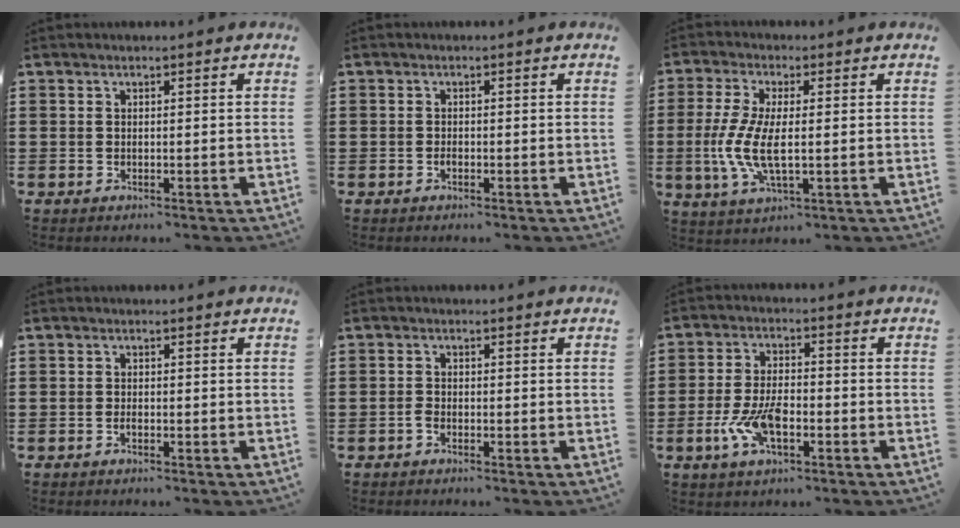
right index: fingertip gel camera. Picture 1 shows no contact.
{"total": 0.7, "force": [-0.4, 0.2, 0.5], "torque": [-0.012, -0.007, -0.006]}
{"total": 7.6, "force": [-0.7, 2.5, 7.1], "torque": [-0.163, -0.011, -0.019]}
{"total": 0.9, "force": [-0.5, 0.0, 0.8], "torque": [-0.018, -0.009, -0.006]}
{"total": 1.2, "force": [-0.7, 0.5, 0.8], "torque": [-0.018, -0.001, -0.013]}
{"total": 7.2, "force": [-2.5, 3.2, 5.9], "torque": [-0.138, -0.004, -0.052]}